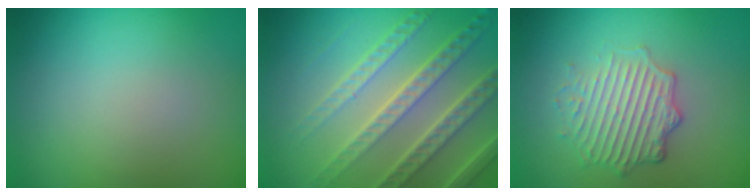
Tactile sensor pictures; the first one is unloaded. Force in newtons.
{"total": 6.8, "press": 5.3, "slide": 4.3}
{"total": 4.8, "press": 3.6, "slide": 3.2}